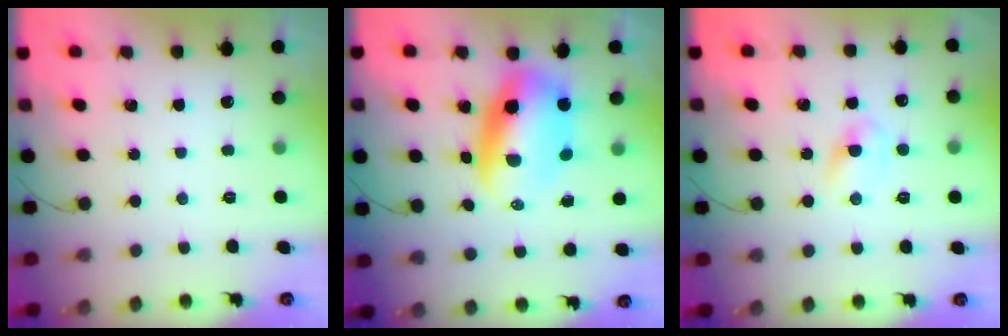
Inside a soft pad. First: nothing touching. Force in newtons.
{"total": 10.9, "press": 10.4, "slide": 3.0}
{"total": 4.4, "press": 4.1, "slide": 1.5}